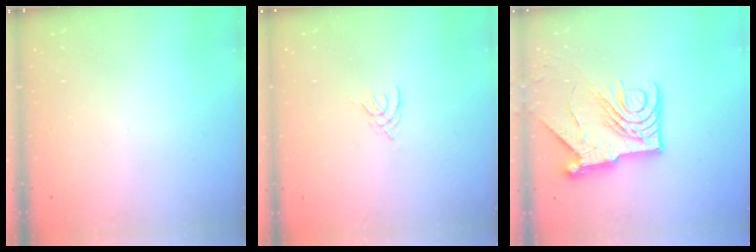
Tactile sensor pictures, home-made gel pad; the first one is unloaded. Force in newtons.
{"total": 2.1, "press": 2.0, "slide": 0.4}
{"total": 14.5, "press": 14.4, "slide": 1.7}